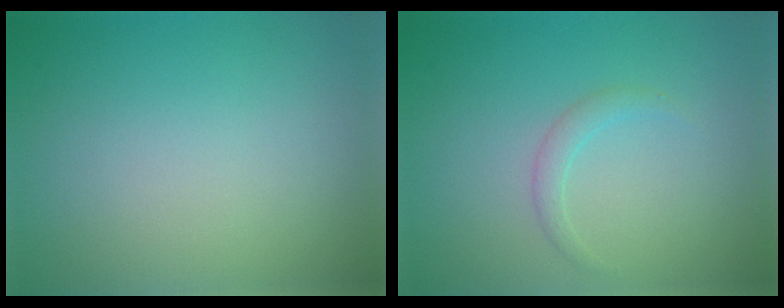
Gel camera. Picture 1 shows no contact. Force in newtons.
{"total": 1.1, "press": 1.1, "slide": 0.1}